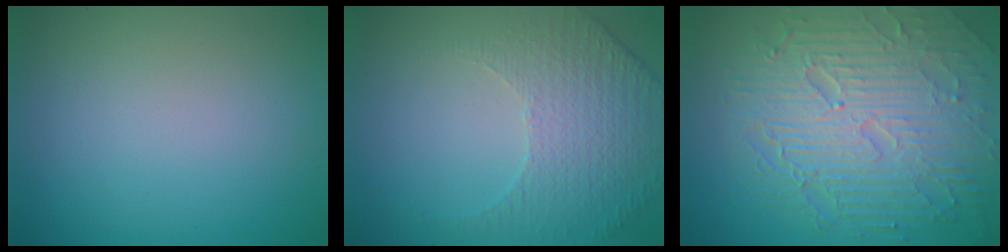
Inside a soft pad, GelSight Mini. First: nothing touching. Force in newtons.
{"total": 5.2, "press": 3.4, "slide": 4.0}
{"total": 10.1, "press": 6.6, "slide": 7.6}